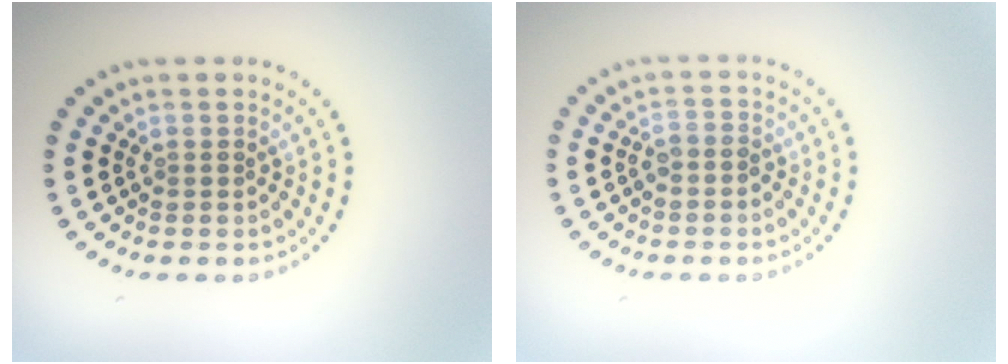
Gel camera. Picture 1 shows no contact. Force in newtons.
{"total": 1.1, "press": 0.9, "slide": 0.7}